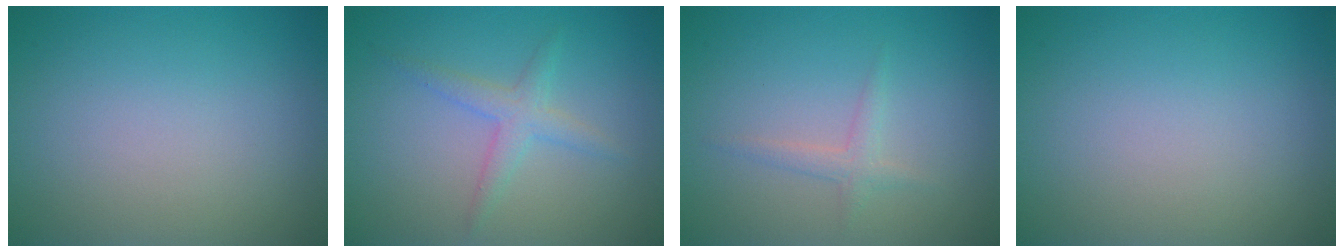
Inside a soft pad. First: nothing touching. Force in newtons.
{"total": 2.1, "press": 2.1, "slide": 0.1}
{"total": 1.3, "press": 1.3, "slide": 0.0}
{"total": 0.0}